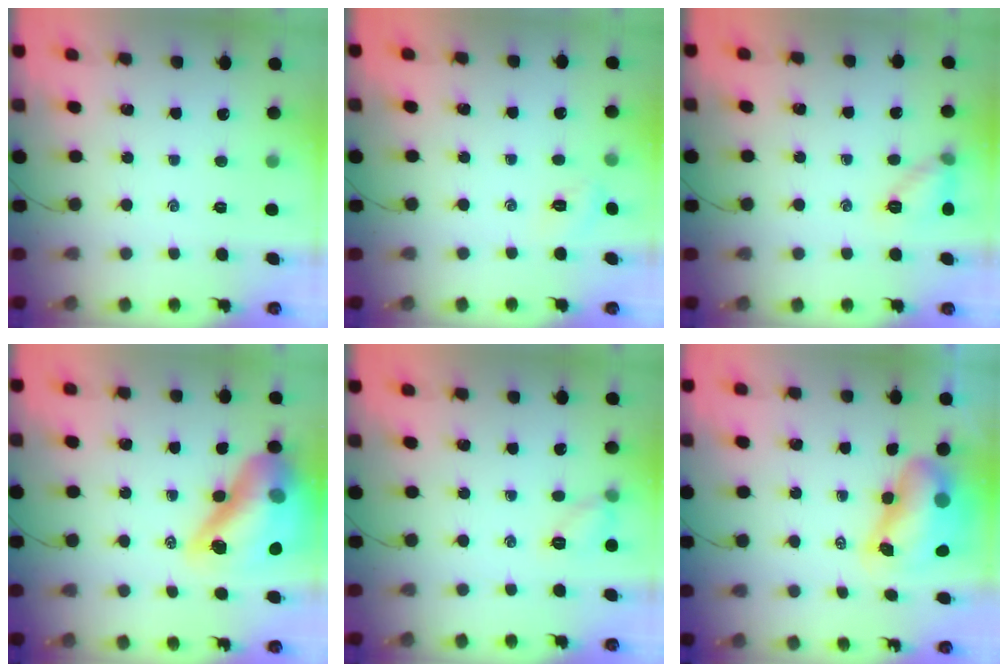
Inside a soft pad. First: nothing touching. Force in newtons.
{"total": 3.1, "press": 2.9, "slide": 0.9}
{"total": 8.3, "press": 8.2, "slide": 1.2}
{"total": 22.9, "press": 22.3, "slide": 5.0}
{"total": 6.9, "press": 6.8, "slide": 0.8}
{"total": 10.9, "press": 10.5, "slide": 3.0}